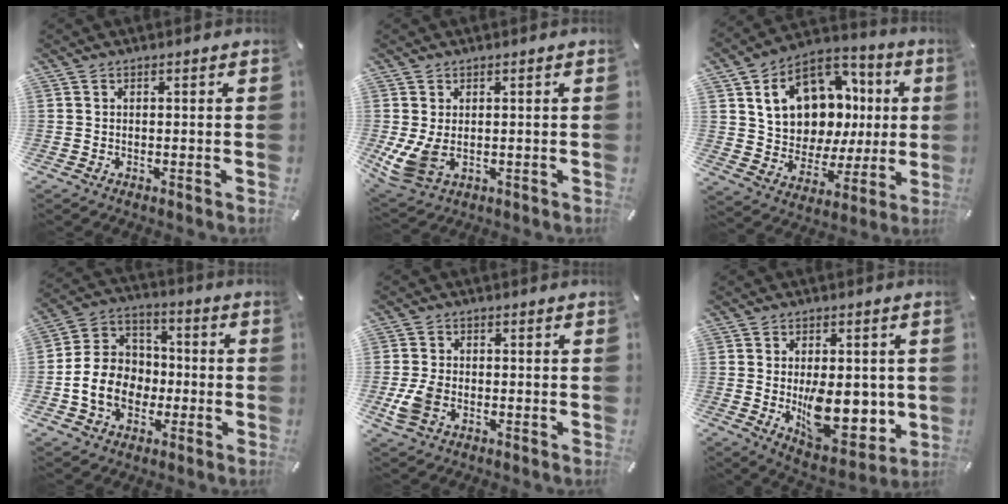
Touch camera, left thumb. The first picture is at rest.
{"total": 6.0, "force": [0.1, 4.2, 4.3], "torque": [-0.108, -0.004, 0.004]}
{"total": 17.2, "force": [5.4, 13.5, 9.2], "torque": [-0.153, -0.031, 0.108]}
{"total": 12.3, "force": [-3.4, 10.4, 5.6], "torque": [-0.133, 0.027, -0.058]}
{"total": 5.9, "force": [-1.5, 4.4, 3.6], "torque": [-0.087, 0.005, -0.028]}
{"total": 13.8, "force": [-0.9, 8.7, 10.7], "torque": [-0.147, -0.014, -0.007]}